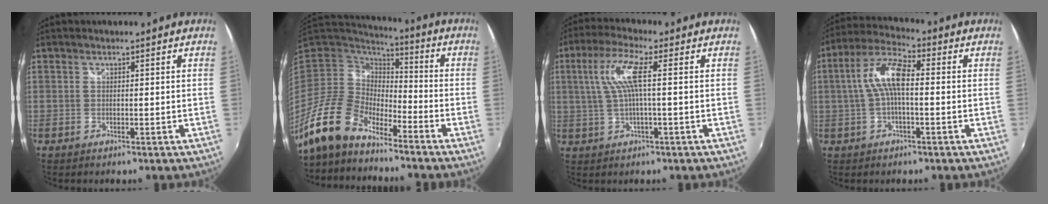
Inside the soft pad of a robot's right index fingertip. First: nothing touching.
{"total": 14.2, "force": [-11.1, 6.1, 6.3], "torque": [-0.136, -0.003, -0.217]}
{"total": 7.5, "force": [1.0, 0.7, 7.4], "torque": [-0.145, 0.006, 0.025]}
{"total": 8.6, "force": [0.1, 2.9, 8.2], "torque": [-0.172, 0.021, 0.000]}